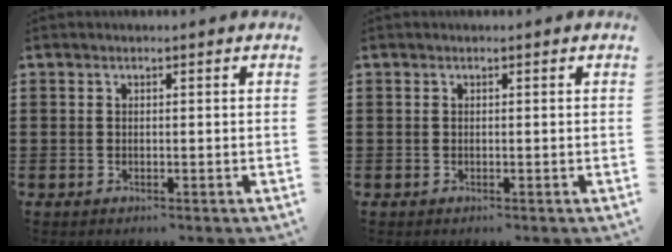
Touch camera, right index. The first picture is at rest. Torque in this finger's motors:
{"motor_torque": [0.00, 0.00, 0.00, 0.00]}